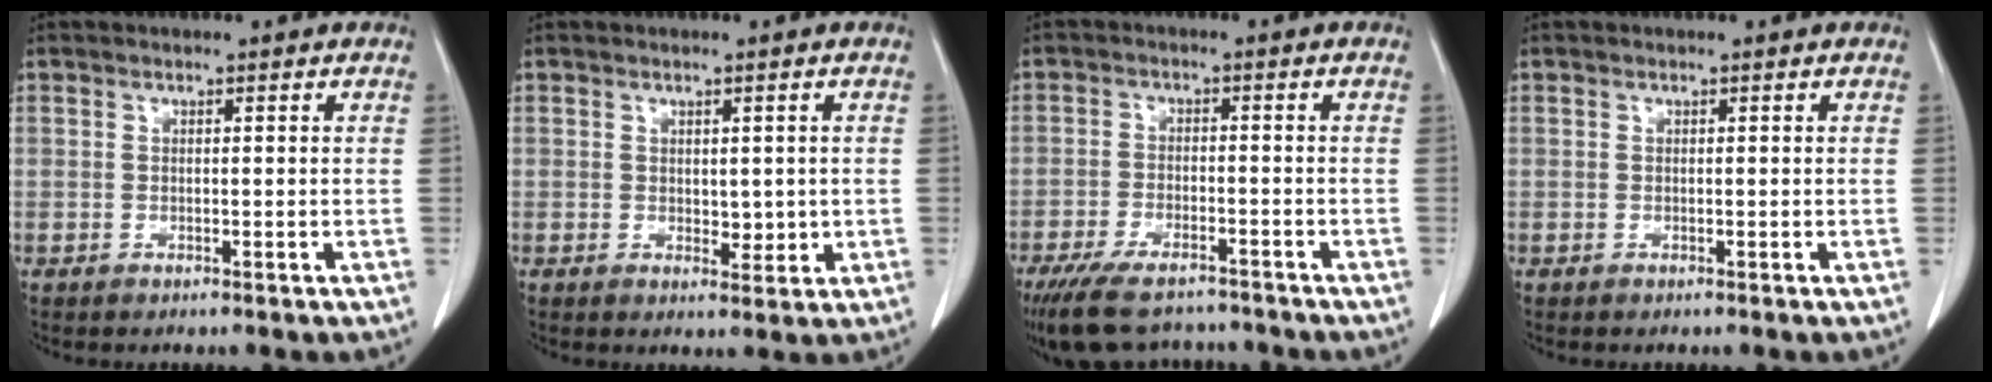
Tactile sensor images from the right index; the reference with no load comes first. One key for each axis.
{"total": 3.1, "fx": 0.2, "fy": 1.7, "fz": 2.6, "tx": -0.033, "ty": -0.007, "tz": 0.009}
{"total": 12.2, "fx": -10.1, "fy": 4.0, "fz": 5.5, "tx": -0.106, "ty": -0.010, "tz": -0.153}
{"total": 0.0}